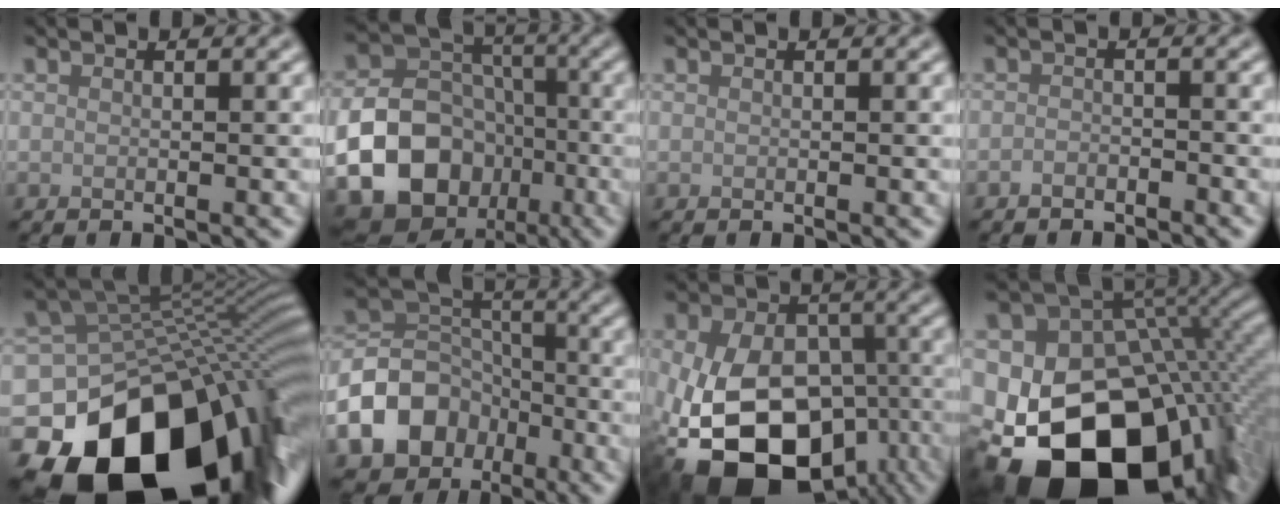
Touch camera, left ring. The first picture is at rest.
{"total": 20.6, "force": [-7.5, 17.5, 7.9], "torque": [-0.176, -0.068, -0.136]}
{"total": 0.0}
{"total": 1.2, "force": [-1.0, 0.5, 0.3], "torque": [-0.003, 0.001, -0.021]}
{"total": 19.4, "force": [-9.5, 12.3, 11.7], "torque": [-0.212, -0.024, -0.152]}
{"total": 10.6, "force": [-5.1, 8.1, 4.4], "torque": [-0.099, -0.001, -0.101]}
{"total": 16.3, "force": [-5.2, 11.0, 10.9], "torque": [-0.190, -0.030, -0.078]}
{"total": 20.1, "force": [-8.1, 13.3, 12.6], "torque": [-0.229, -0.024, -0.123]}